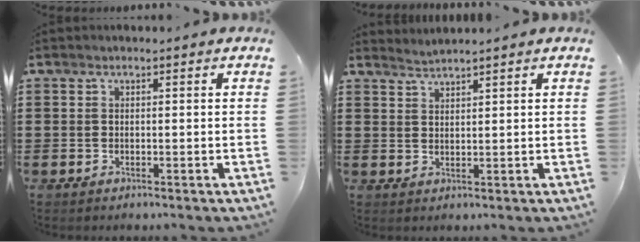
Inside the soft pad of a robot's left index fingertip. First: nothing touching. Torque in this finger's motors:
{"motor_torque": [-0.14, -0.10, -0.01, -0.01]}